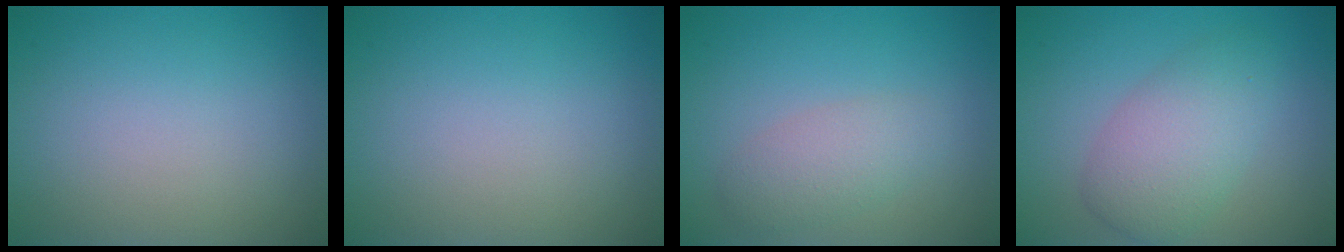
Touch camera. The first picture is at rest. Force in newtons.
{"total": 0.0}
{"total": 2.5, "press": 2.5, "slide": 0.1}
{"total": 4.6, "press": 4.6, "slide": 0.1}